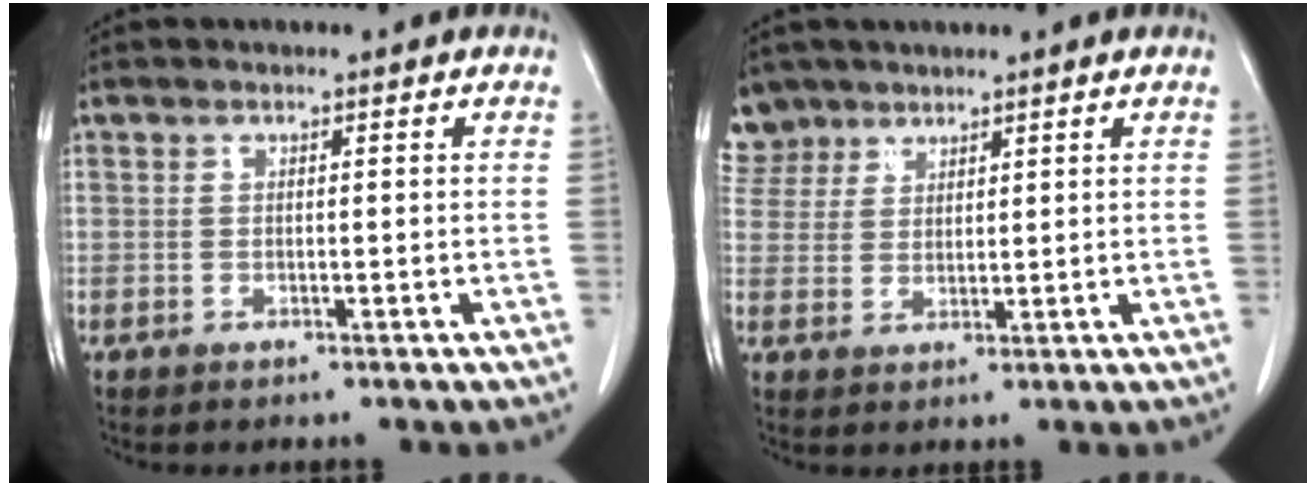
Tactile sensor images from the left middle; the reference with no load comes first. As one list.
[{"total": 5.0, "force": [4.1, 2.8, -0.5], "torque": [0.020, 0.005, 0.082]}]